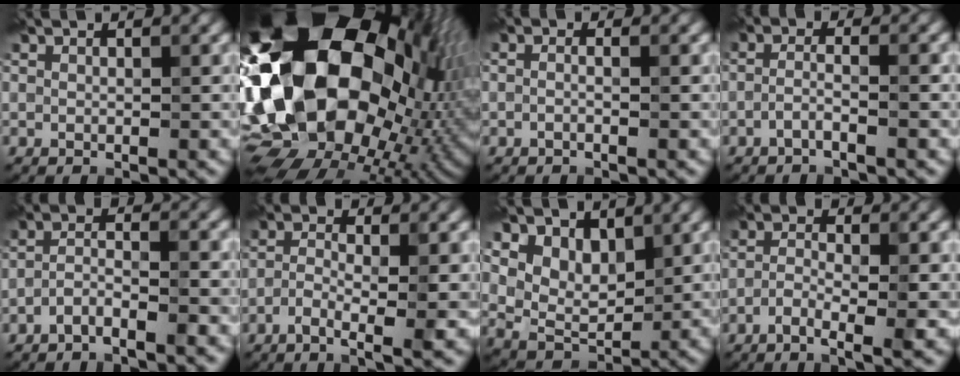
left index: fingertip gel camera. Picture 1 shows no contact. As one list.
[{"total": 22.6, "force": [3.0, 15.1, 16.5], "torque": [-0.332, -0.008, 0.064]}, {"total": 1.3, "force": [0.0, 0.5, 1.2], "torque": [0.001, -0.004, -0.024]}, {"total": 1.9, "force": [-1.1, 0.0, 1.5], "torque": [-0.034, 0.007, -0.029]}, {"total": 2.7, "force": [-2.0, 0.2, 1.8], "torque": [-0.039, 0.009, -0.045]}, {"total": 5.0, "force": [-1.7, 1.0, 4.6], "torque": [-0.085, -0.001, -0.034]}, {"total": 4.5, "force": [2.3, 3.0, 2.5], "torque": [-0.056, -0.015, 0.048]}, {"total": 4.6, "force": [-2.0, 0.9, 4.0], "torque": [-0.079, -0.002, -0.039]}]